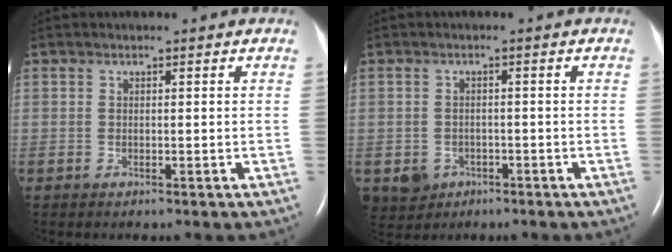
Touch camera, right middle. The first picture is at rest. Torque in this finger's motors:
{"motor_torque": [-0.06, 0.08, -0.02, -0.01]}